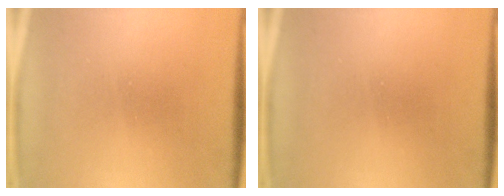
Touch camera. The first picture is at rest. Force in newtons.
{"total": 0.0}